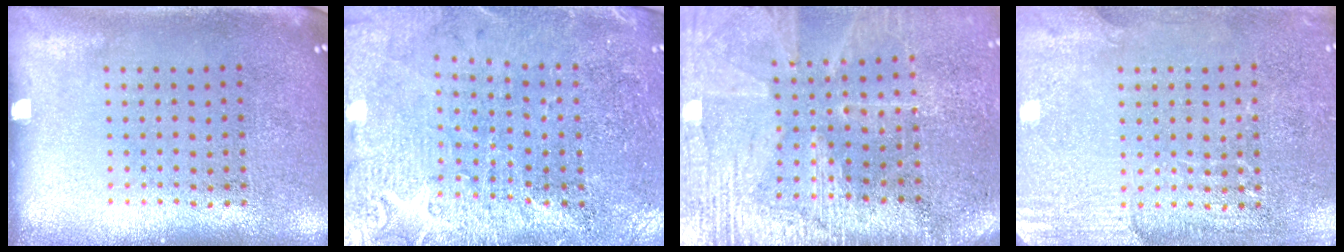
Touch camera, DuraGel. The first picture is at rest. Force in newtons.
{"total": 3.2, "press": 3.1, "slide": 0.7}
{"total": 3.4, "press": 3.2, "slide": 1.2}
{"total": 2.9, "press": 2.8, "slide": 0.8}